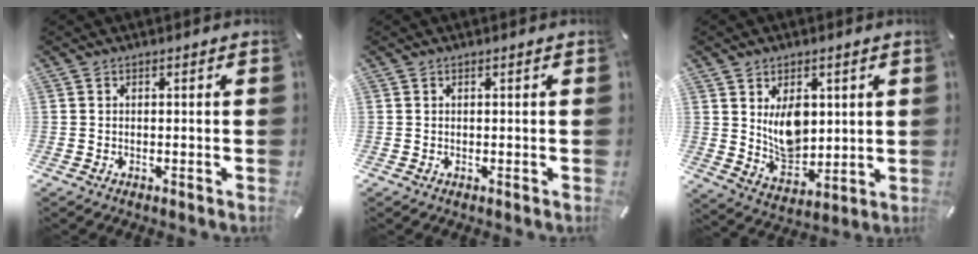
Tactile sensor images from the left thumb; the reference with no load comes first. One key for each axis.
{"total": 0.0}
{"total": 9.8, "fx": 3.4, "fy": 7.2, "fz": 5.9, "tx": -0.098, "ty": -0.017, "tz": 0.061}